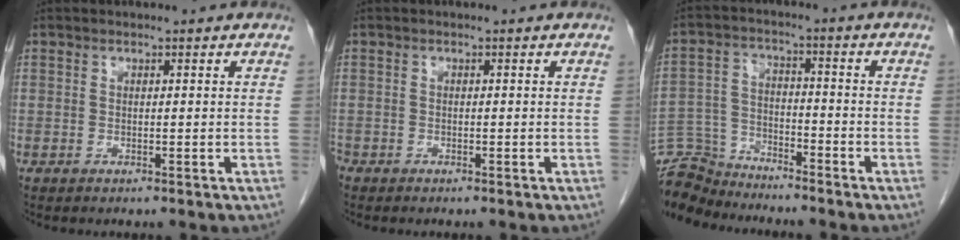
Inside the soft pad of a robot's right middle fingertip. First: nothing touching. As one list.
[{"total": 0.8, "force": [-0.7, 0.4, 0.1], "torque": [-0.006, 0.000, -0.014]}, {"total": 9.1, "force": [-9.0, 1.3, -0.1], "torque": [-0.006, 0.008, -0.174]}]